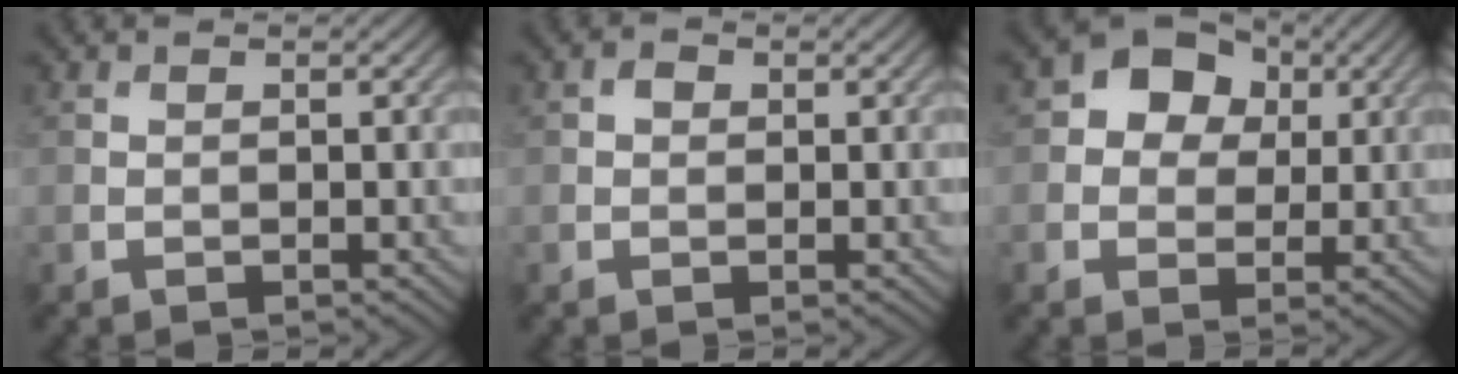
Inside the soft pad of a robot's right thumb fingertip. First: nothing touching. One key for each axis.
{"total": 1.0, "fx": 0.2, "fy": 0.8, "fz": 0.5, "tx": -0.009, "ty": -0.001, "tz": -0.001}
{"total": 6.5, "fx": 1.9, "fy": 5.2, "fz": 3.3, "tx": -0.066, "ty": 0.010, "tz": 0.010}